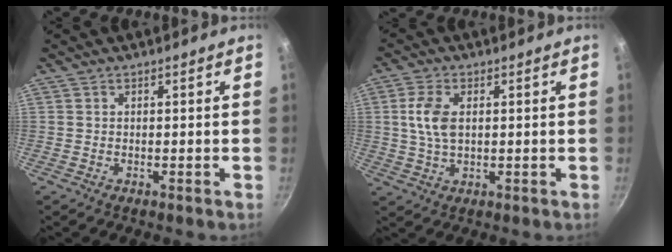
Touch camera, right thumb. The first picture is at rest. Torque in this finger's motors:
{"motor_torque": [0.38, 1.64, 1.53, 0.16, 0.36]}